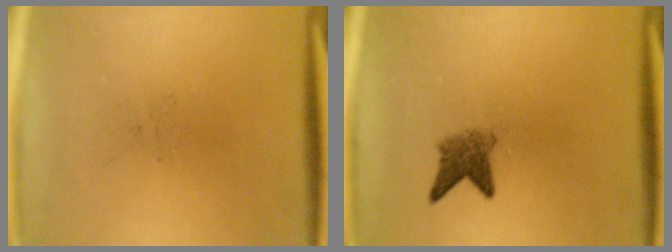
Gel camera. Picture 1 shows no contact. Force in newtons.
{"total": 3.1}